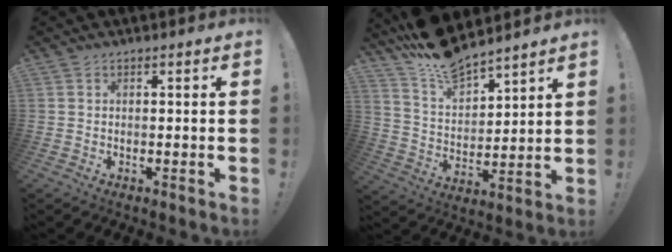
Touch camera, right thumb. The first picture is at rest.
{"total": 11.6, "force": [10.7, 3.4, 2.9], "torque": [-0.067, -0.090, 0.194]}